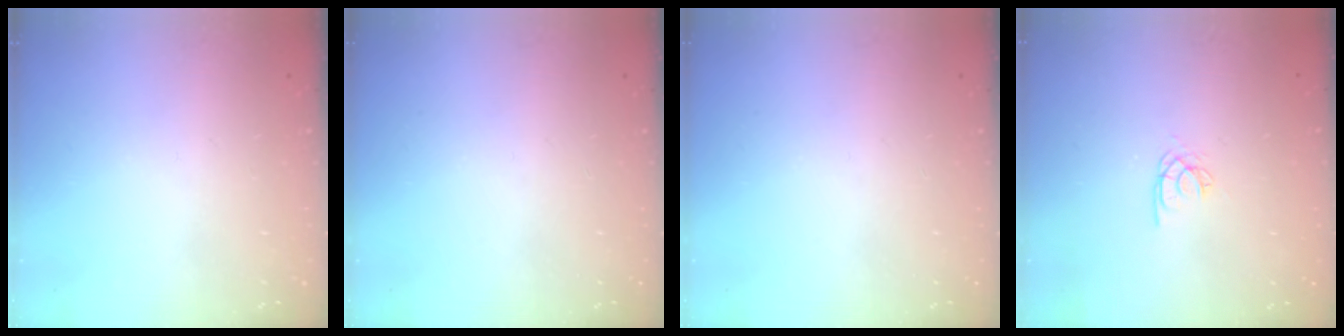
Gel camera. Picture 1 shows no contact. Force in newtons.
{"total": 0.0}
{"total": 0.0}
{"total": 2.6, "press": 2.6, "slide": 0.1}